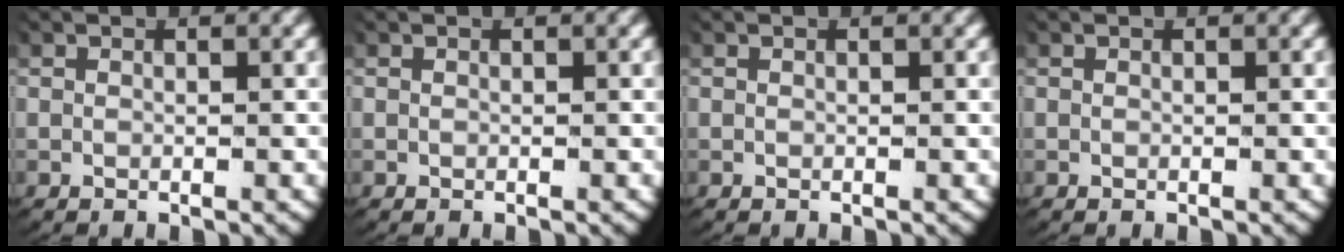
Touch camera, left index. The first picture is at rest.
{"total": 0.0}
{"total": 0.0}
{"total": 0.0}